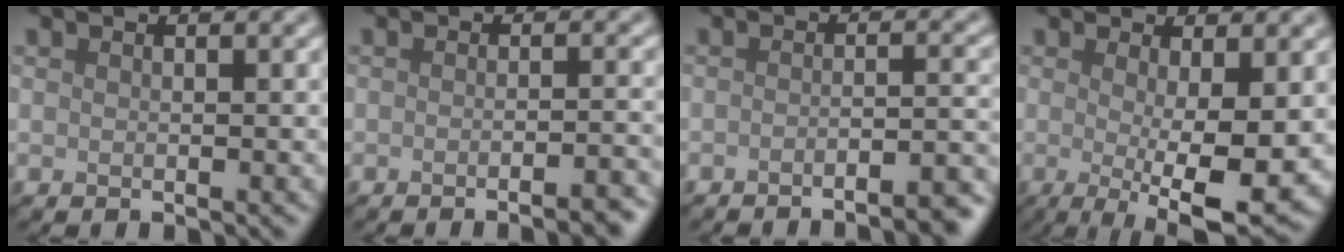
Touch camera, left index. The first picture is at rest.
{"total": 3.7, "force": [-2.2, 0.9, 2.8], "torque": [-0.023, 0.009, -0.034]}
{"total": 4.4, "force": [-3.4, 0.9, 2.7], "torque": [-0.025, 0.010, -0.049]}
{"total": 7.9, "force": [-0.7, 1.8, 7.7], "torque": [-0.107, -0.017, -0.007]}